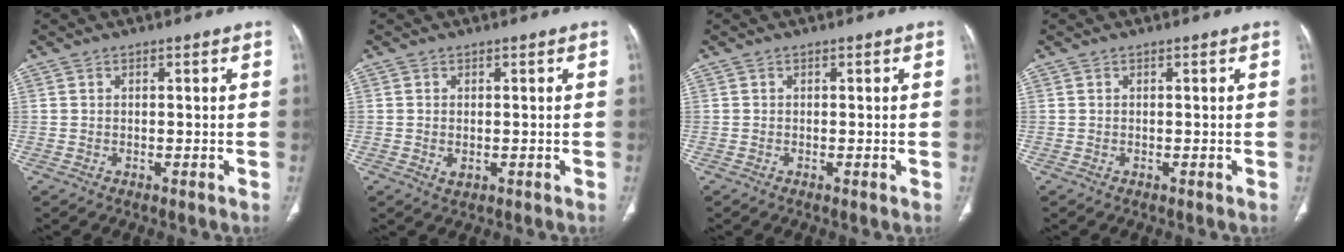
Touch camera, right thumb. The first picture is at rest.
{"total": 1.5, "force": [-0.2, 0.9, 1.2], "torque": [-0.023, -0.005, -0.001]}
{"total": 0.0}
{"total": 0.0}